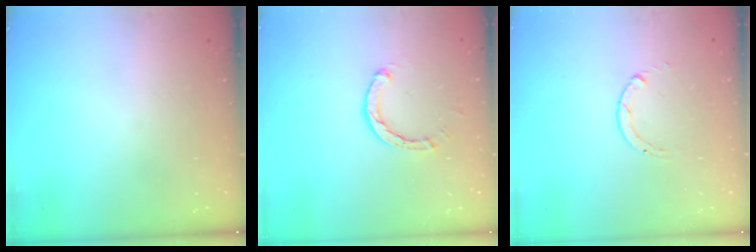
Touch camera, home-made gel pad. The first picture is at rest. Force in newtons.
{"total": 2.6, "press": 2.6, "slide": 0.3}
{"total": 0.8, "press": 0.7, "slide": 0.1}